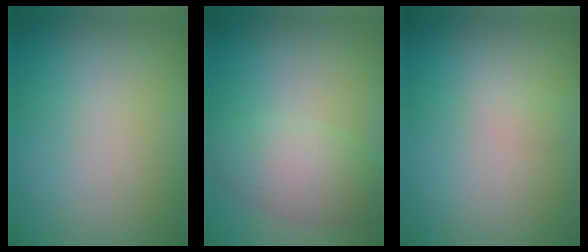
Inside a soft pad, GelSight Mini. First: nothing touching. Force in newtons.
{"total": 4.1, "press": 4.1, "slide": 0.2}
{"total": 0.7, "press": 0.7, "slide": 0.1}